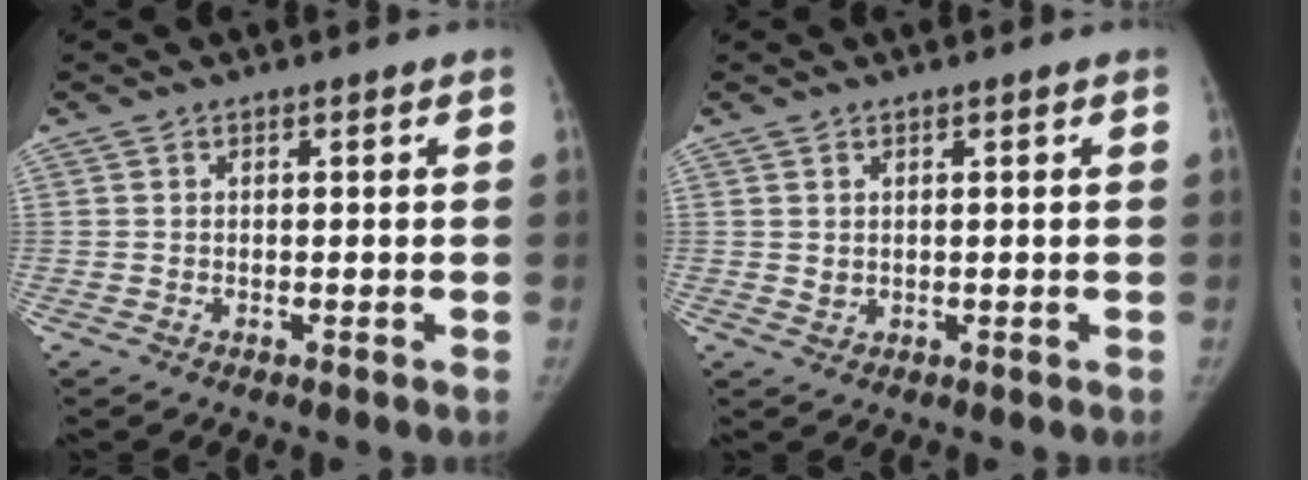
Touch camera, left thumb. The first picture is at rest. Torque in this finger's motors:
{"motor_torque": [-0.15, 0.27, 0.28, 0.06, 0.00]}